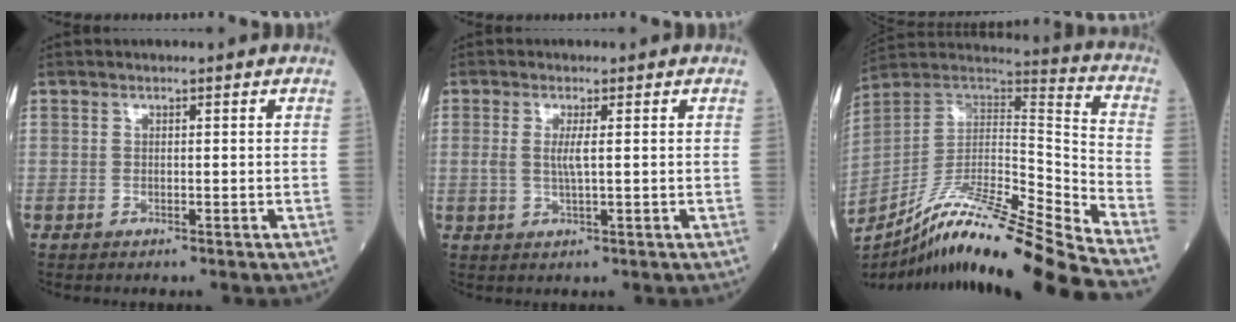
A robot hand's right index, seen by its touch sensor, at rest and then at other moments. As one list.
[{"total": 2.5, "force": [0.3, 0.1, 2.4], "torque": [-0.056, -0.003, 0.005]}, {"total": 24.4, "force": [-20.4, -1.9, 13.2], "torque": [-0.215, -0.021, -0.352]}]